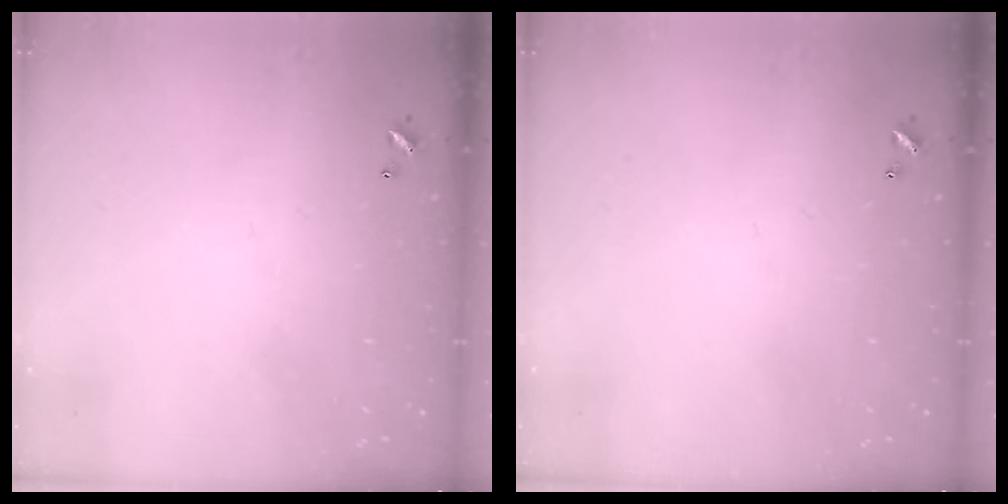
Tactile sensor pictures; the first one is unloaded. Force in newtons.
{"total": 0.0}